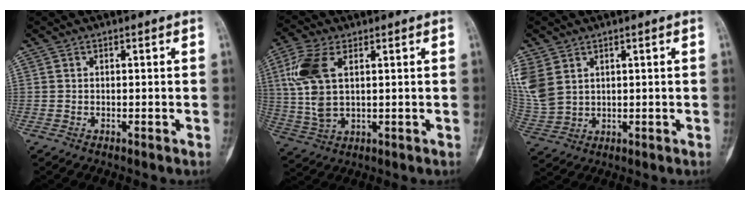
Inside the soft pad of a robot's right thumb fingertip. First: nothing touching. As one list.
[{"total": 10.8, "force": [3.0, 5.5, 8.8], "torque": [-0.207, 0.000, 0.065]}, {"total": 10.2, "force": [3.8, 7.5, 5.8], "torque": [-0.150, -0.004, 0.092]}]